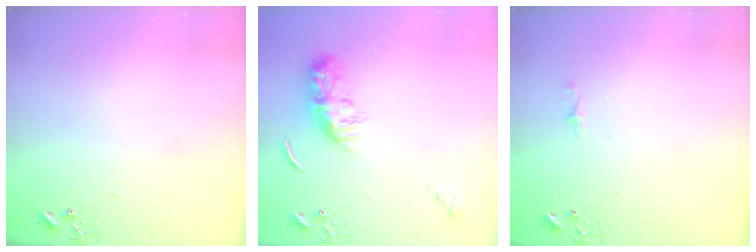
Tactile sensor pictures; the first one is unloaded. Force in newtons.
{"total": 8.9, "press": 8.9, "slide": 0.6}
{"total": 3.4, "press": 3.4, "slide": 0.5}